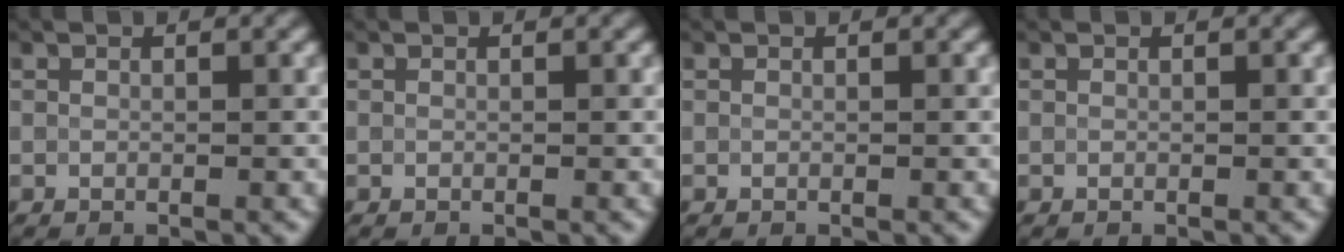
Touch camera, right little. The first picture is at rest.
{"total": 0.0}
{"total": 0.0}
{"total": 0.0}